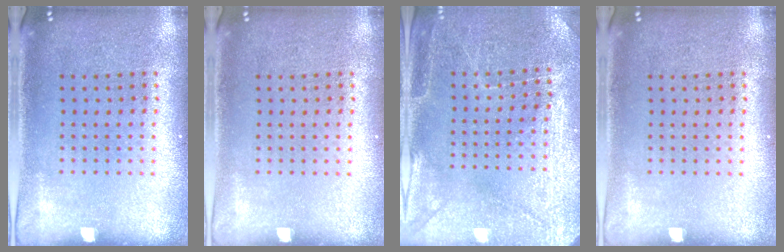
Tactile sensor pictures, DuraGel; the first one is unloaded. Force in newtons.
{"total": 0.0}
{"total": 2.9, "press": 2.8, "slide": 0.3}
{"total": 0.0}